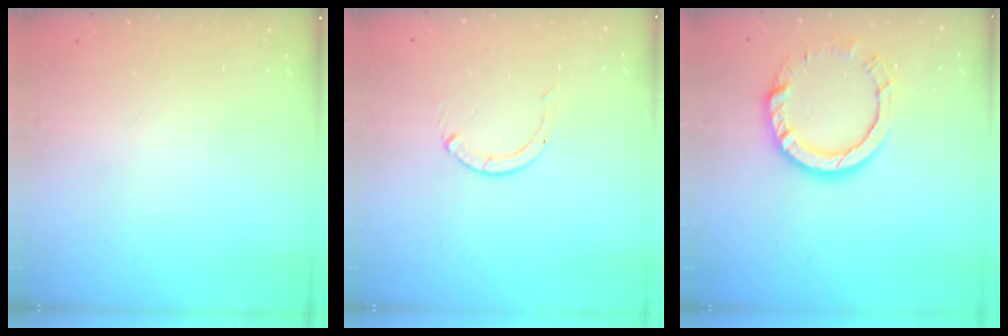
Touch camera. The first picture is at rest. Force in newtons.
{"total": 0.0}
{"total": 10.8, "press": 10.7, "slide": 1.0}